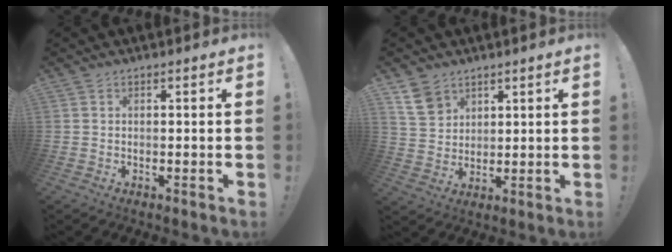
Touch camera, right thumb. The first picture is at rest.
{"total": 8.8, "force": [5.6, 6.4, 2.5], "torque": [-0.034, -0.033, 0.112]}